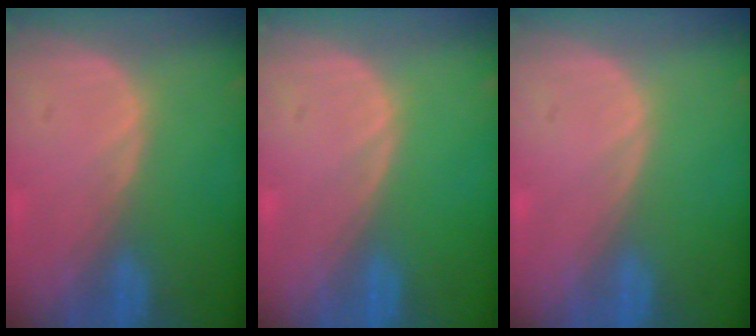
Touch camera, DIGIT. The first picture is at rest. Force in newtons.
{"total": 0.0}
{"total": 0.0}